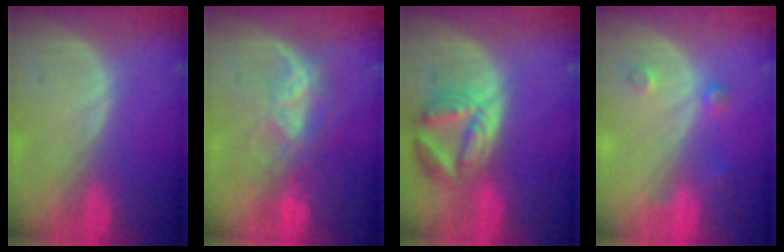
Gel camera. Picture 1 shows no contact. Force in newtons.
{"total": 6.6, "press": 5.9, "slide": 2.8}
{"total": 8.1, "press": 7.2, "slide": 3.7}
{"total": 2.0, "press": 2.0, "slide": 0.2}